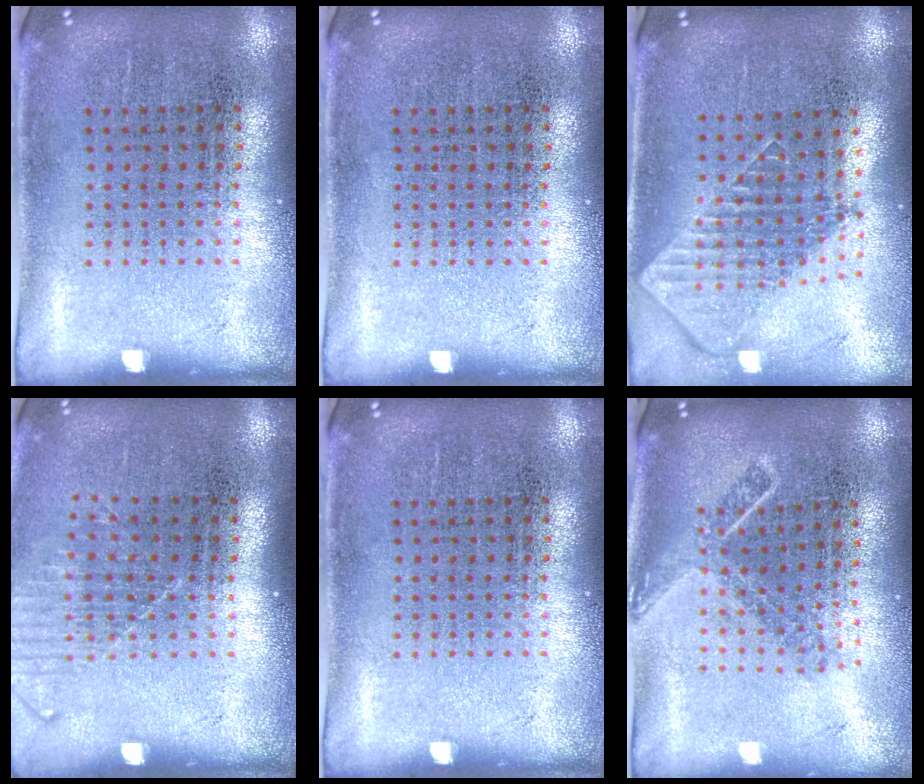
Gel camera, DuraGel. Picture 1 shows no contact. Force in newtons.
{"total": 0.0}
{"total": 1.9, "press": 1.5, "slide": 1.2}
{"total": 1.3, "press": 1.1, "slide": 0.8}
{"total": 0.0}
{"total": 1.8, "press": 1.3, "slide": 1.2}